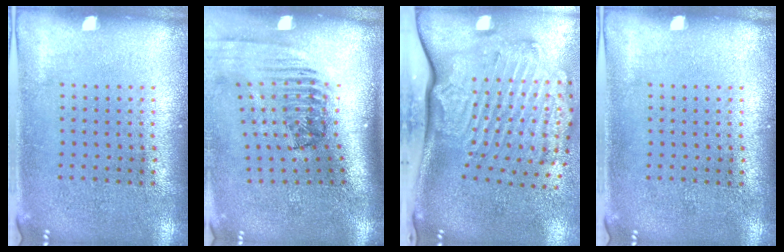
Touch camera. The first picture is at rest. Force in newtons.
{"total": 2.4, "press": 1.7, "slide": 1.7}
{"total": 3.6, "press": 2.5, "slide": 2.6}
{"total": 0.0}